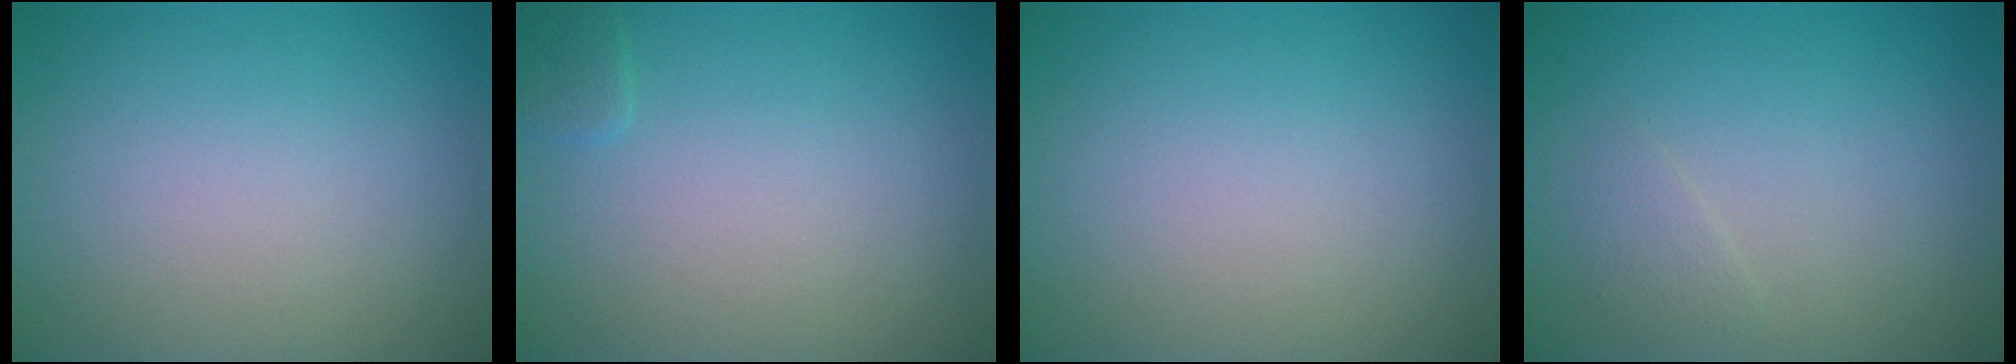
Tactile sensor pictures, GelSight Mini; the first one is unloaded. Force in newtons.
{"total": 0.9, "press": 0.8, "slide": 0.1}
{"total": 0.0}
{"total": 0.9, "press": 0.9, "slide": 0.0}